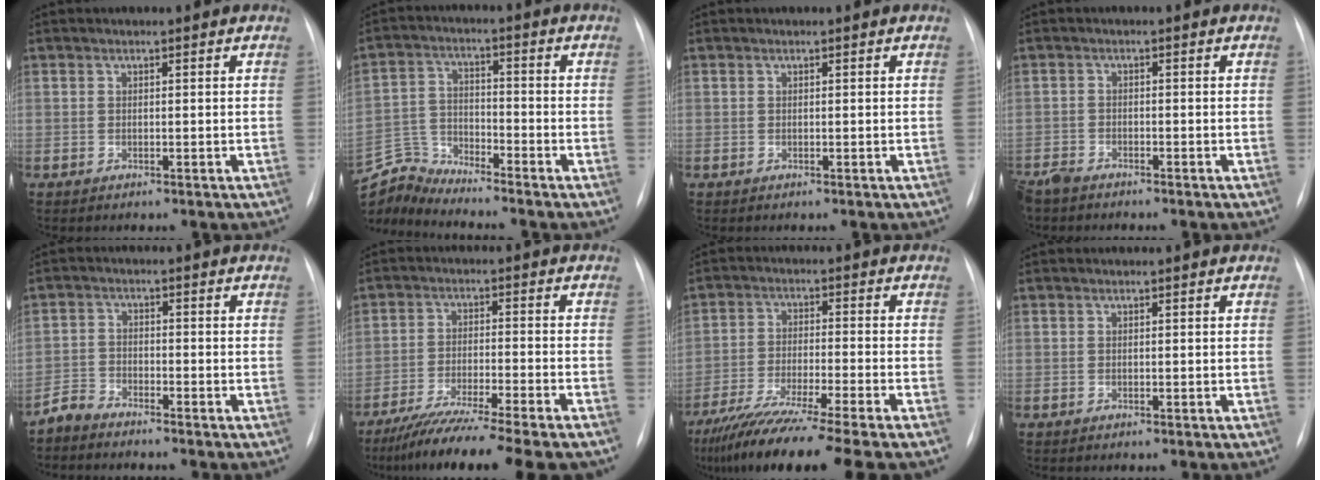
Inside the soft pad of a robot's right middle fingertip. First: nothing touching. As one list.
[{"total": 7.2, "force": [-7.1, -1.0, -0.7], "torque": [0.004, 0.008, -0.137]}, {"total": 0.0}, {"total": 3.6, "force": [-3.3, 1.1, 1.0], "torque": [-0.017, -0.008, -0.062]}, {"total": 2.9, "force": [-2.8, 0.5, -0.1], "torque": [0.004, -0.008, -0.059]}, {"total": 14.5, "force": [-11.9, -0.3, 8.3], "torque": [-0.136, -0.041, -0.188]}, {"total": 16.6, "force": [-13.1, -0.9, 10.1], "torque": [-0.174, -0.051, -0.214]}, {"total": 0.0}]